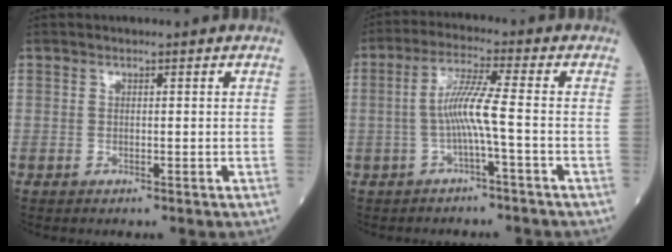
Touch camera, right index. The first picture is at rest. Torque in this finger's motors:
{"motor_torque": [0.95, -0.12, 0.47, 0.14]}